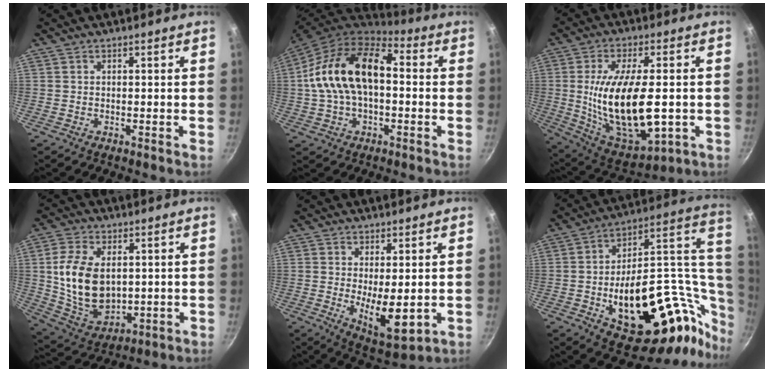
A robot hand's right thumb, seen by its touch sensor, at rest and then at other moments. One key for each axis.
{"total": 18.8, "fx": 0.7, "fy": 11.3, "fz": 15.0, "tx": -0.252, "ty": 0.037, "tz": -0.002}
{"total": 22.2, "fx": -2.0, "fy": 10.0, "fz": 19.7, "tx": -0.340, "ty": -0.003, "tz": -0.016}
{"total": 15.4, "fx": 1.9, "fy": 10.0, "fz": 11.6, "tx": -0.195, "ty": -0.020, "tz": 0.052}
{"total": 9.4, "fx": -0.3, "fy": 3.7, "fz": 8.7, "tx": -0.125, "ty": -0.026, "tz": 0.014}
{"total": 35.6, "fx": -4.4, "fy": 20.0, "fz": 29.1, "tx": -0.351, "ty": 0.038, "tz": -0.039}